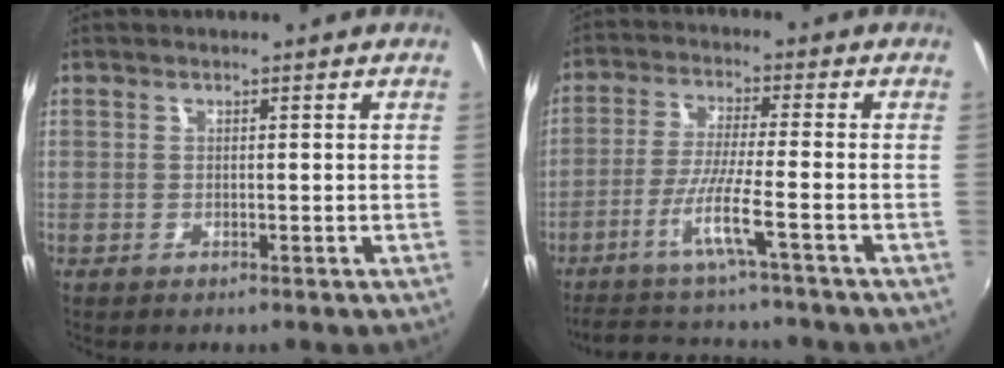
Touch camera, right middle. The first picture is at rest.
{"total": 10.4, "force": [-8.4, -0.9, 6.2], "torque": [-0.134, -0.020, -0.144]}